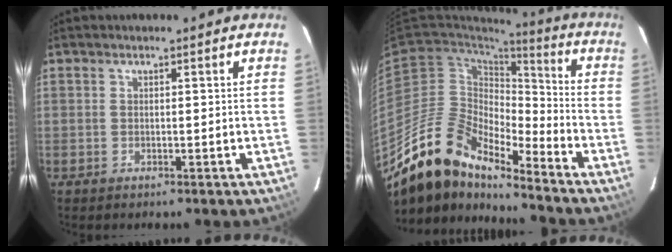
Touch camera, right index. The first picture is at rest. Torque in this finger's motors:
{"motor_torque": [0.26, -1.01, 0.70, 0.16]}